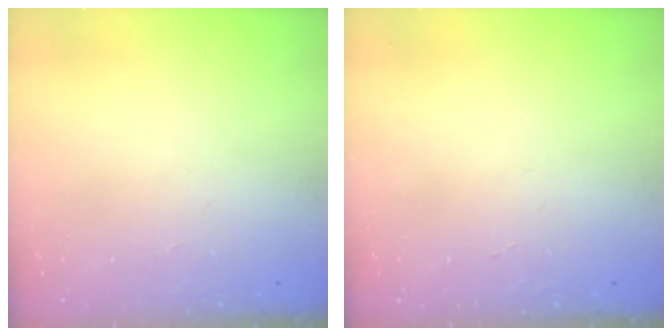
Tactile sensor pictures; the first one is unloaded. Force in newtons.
{"total": 0.0}